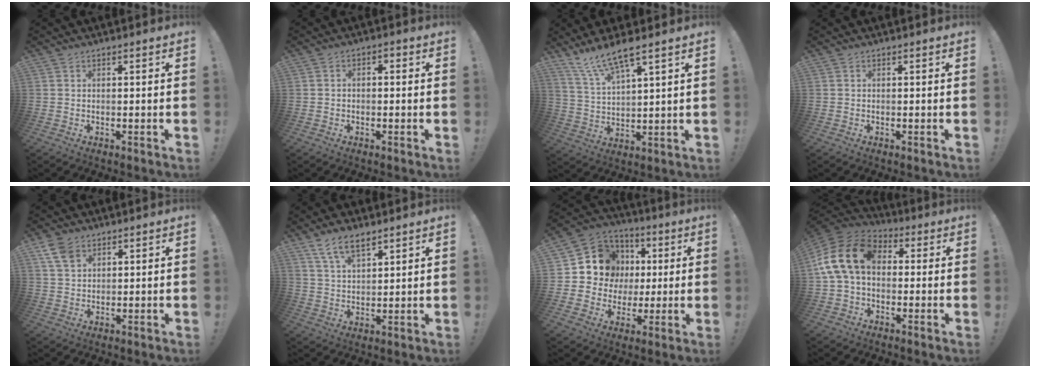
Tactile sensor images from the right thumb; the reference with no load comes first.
{"total": 1.9, "force": [-1.4, 0.9, 0.8], "torque": [-0.012, 0.009, -0.026]}
{"total": 10.1, "force": [8.3, 1.2, 5.7], "torque": [-0.111, -0.045, 0.147]}
{"total": 0.0}
{"total": 6.3, "force": [3.6, 3.9, 3.3], "torque": [-0.057, -0.011, 0.072]}
{"total": 8.2, "force": [5.7, 3.3, 4.8], "torque": [-0.080, -0.024, 0.106]}
{"total": 13.2, "force": [2.6, 12.2, 4.2], "torque": [-0.054, -0.011, 0.072]}
{"total": 16.2, "force": [2.8, 11.2, 11.5], "torque": [-0.215, 0.018, 0.053]}